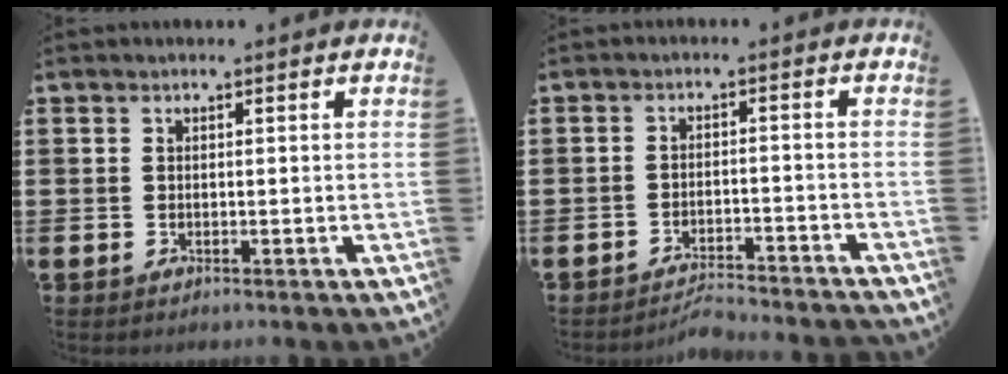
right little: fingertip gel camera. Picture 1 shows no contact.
{"total": 2.9, "force": [-2.9, 0.0, 0.2], "torque": [-0.008, 0.005, -0.061]}